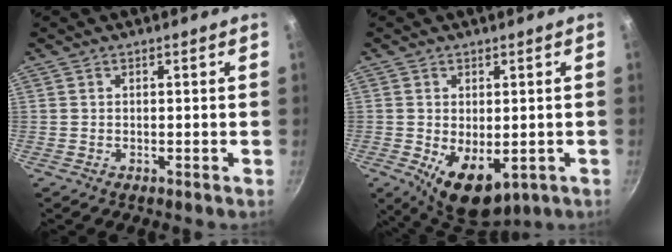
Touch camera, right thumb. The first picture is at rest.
{"total": 9.4, "force": [-2.1, 5.5, 7.3], "torque": [-0.095, -0.016, -0.016]}